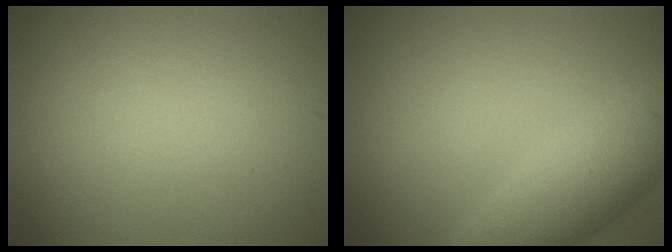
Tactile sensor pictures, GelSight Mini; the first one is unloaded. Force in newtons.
{"total": 6.5, "press": 6.5, "slide": 0.2}